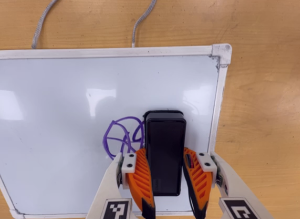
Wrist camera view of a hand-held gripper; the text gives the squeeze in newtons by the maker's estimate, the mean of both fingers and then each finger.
{"total": 14.2, "left": 15.1, "right": 13.4}